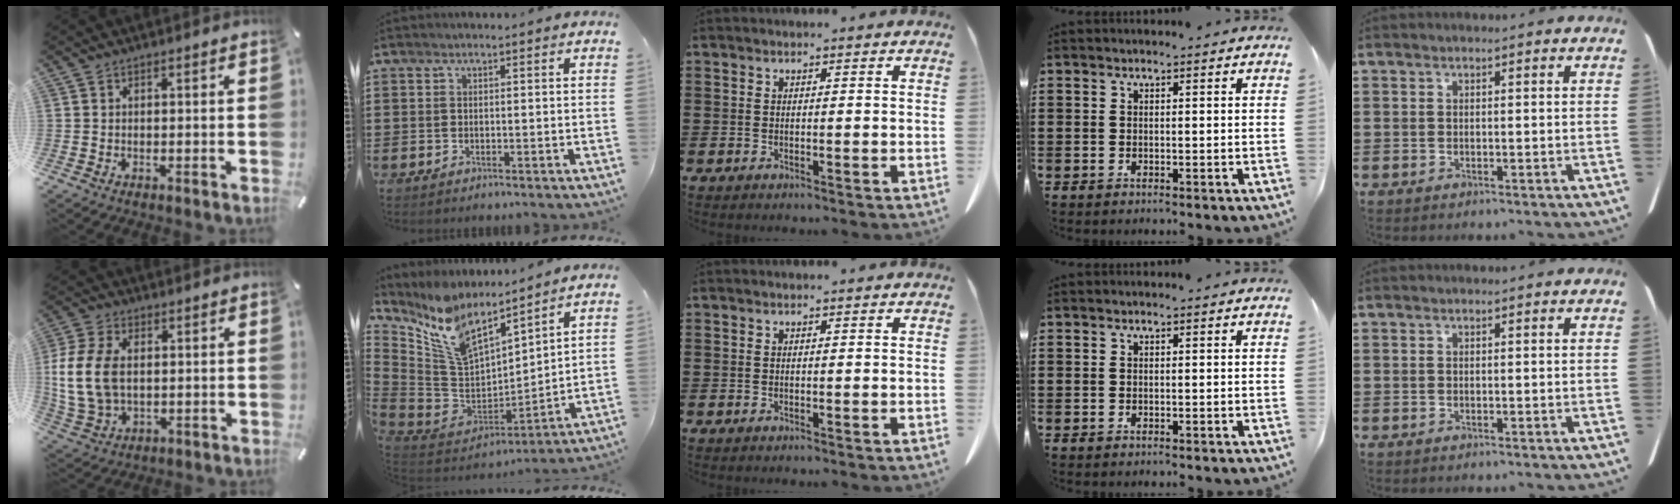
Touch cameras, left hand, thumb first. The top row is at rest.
{"thumb": {"total": 12.1, "force": [0.9, 8.4, 8.6], "torque": [-0.209, 0.007, 0.017]}, "index": {"total": 10.4, "force": [7.9, 3.5, 5.9], "torque": [-0.162, -0.062, 0.135]}}